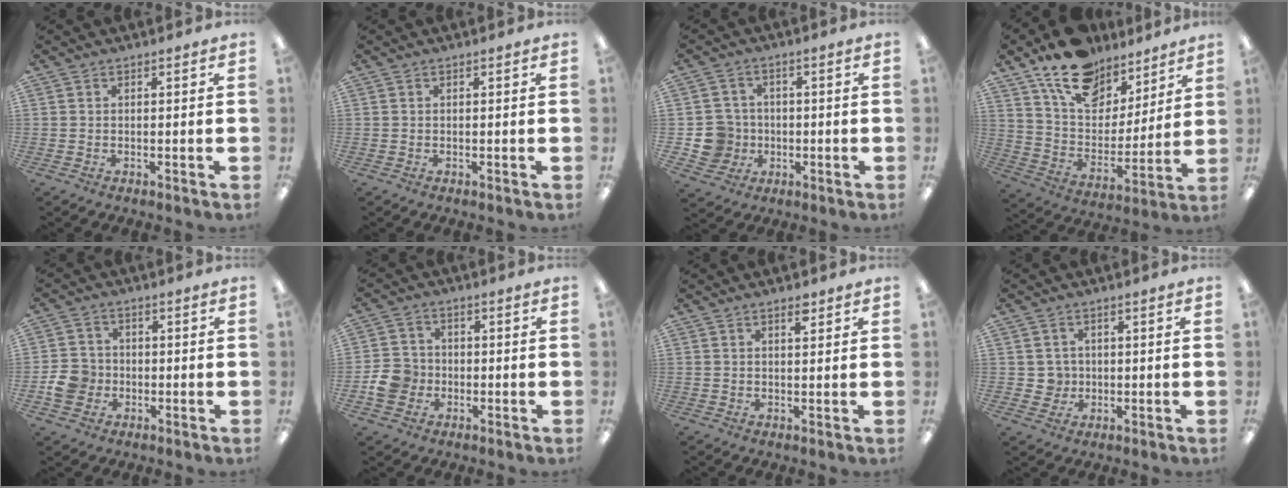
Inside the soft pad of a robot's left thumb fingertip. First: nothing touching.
{"total": 0.0}
{"total": 7.9, "force": [-1.0, 7.7, 1.5], "torque": [-0.056, 0.015, -0.010]}
{"total": 16.5, "force": [12.4, 8.9, 6.2], "torque": [-0.117, -0.078, 0.228]}
{"total": 6.6, "force": [-1.6, 5.9, 2.6], "torque": [-0.058, 0.009, -0.029]}
{"total": 7.0, "force": [-1.7, 6.2, 2.8], "torque": [-0.063, 0.013, -0.030]}
{"total": 2.3, "force": [1.7, 0.7, 1.4], "torque": [-0.016, -0.005, 0.027]}
{"total": 3.5, "force": [0.4, 3.5, 0.2], "torque": [-0.007, 0.002, 0.006]}